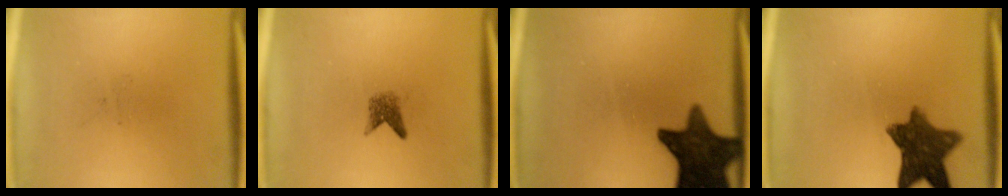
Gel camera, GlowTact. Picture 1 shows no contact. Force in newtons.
{"total": 1.9}
{"total": 13.9}
{"total": 10.1}